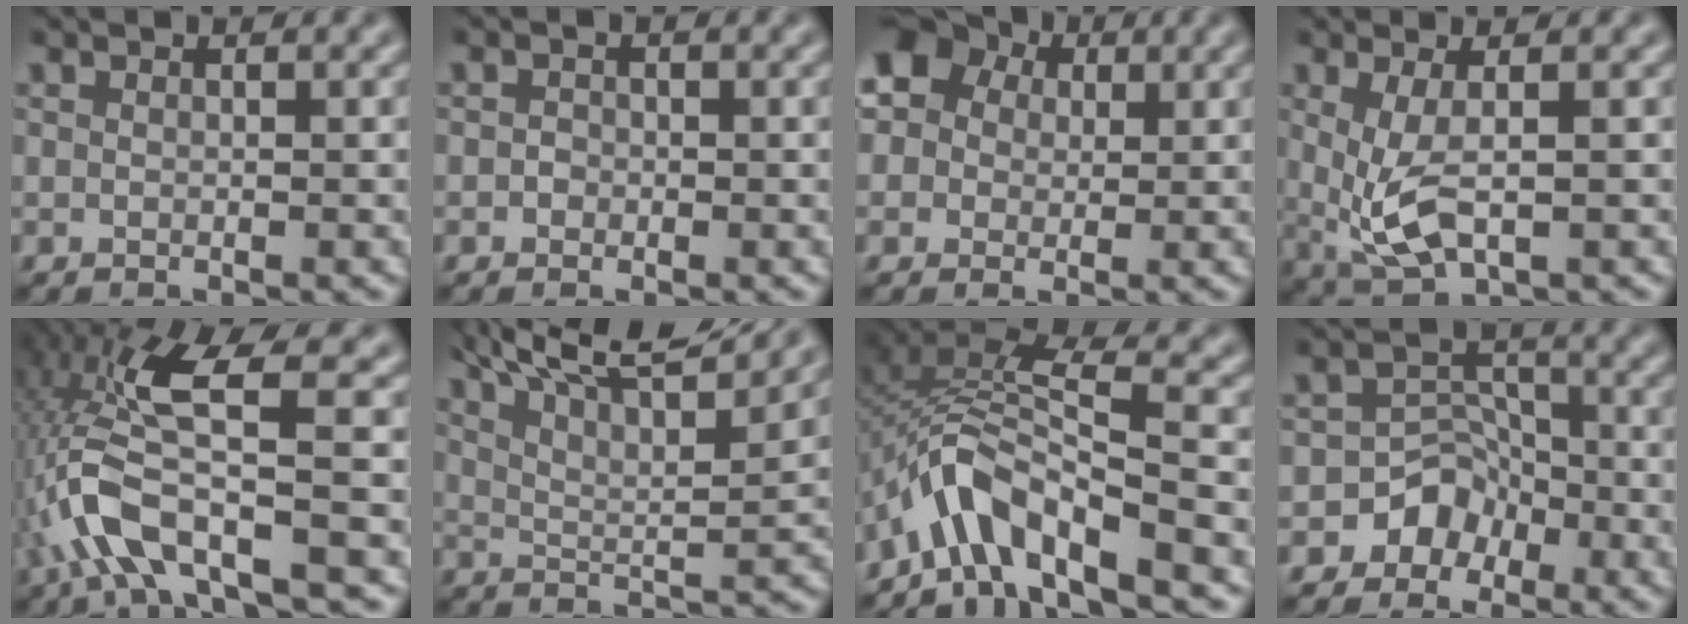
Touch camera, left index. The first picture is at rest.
{"total": 0.9, "force": [-0.4, 0.7, 0.2], "torque": [-0.001, -0.001, -0.009]}
{"total": 7.3, "force": [2.7, 6.2, 2.9], "torque": [-0.060, 0.030, 0.019]}
{"total": 4.1, "force": [0.1, 1.7, 3.7], "torque": [-0.088, -0.010, 0.005]}
{"total": 9.2, "force": [-2.8, 2.7, 8.4], "torque": [-0.191, 0.008, -0.057]}
{"total": 13.7, "force": [10.4, 3.8, 8.1], "torque": [-0.113, 0.030, 0.117]}
{"total": 7.0, "force": [-4.2, 2.3, 5.2], "torque": [-0.083, 0.009, -0.086]}
{"total": 4.4, "force": [-2.6, 3.4, 0.6], "torque": [0.034, 0.015, -0.060]}